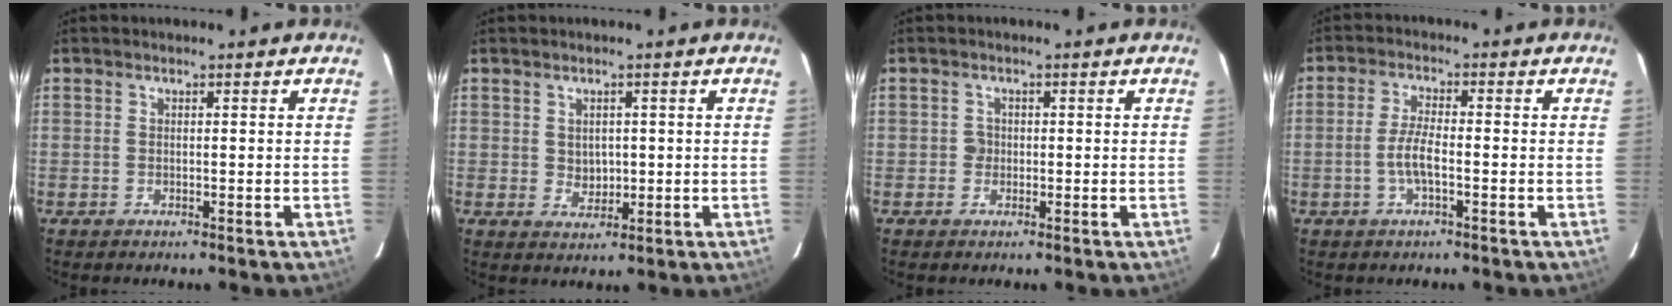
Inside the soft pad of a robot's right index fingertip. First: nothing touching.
{"total": 3.1, "force": [0.4, 2.7, 1.3], "torque": [-0.019, 0.000, 0.013]}
{"total": 1.5, "force": [-0.3, 1.4, 0.0], "torque": [0.001, 0.004, -0.004]}
{"total": 4.4, "force": [-1.4, 1.1, 4.1], "torque": [-0.086, 0.001, -0.027]}